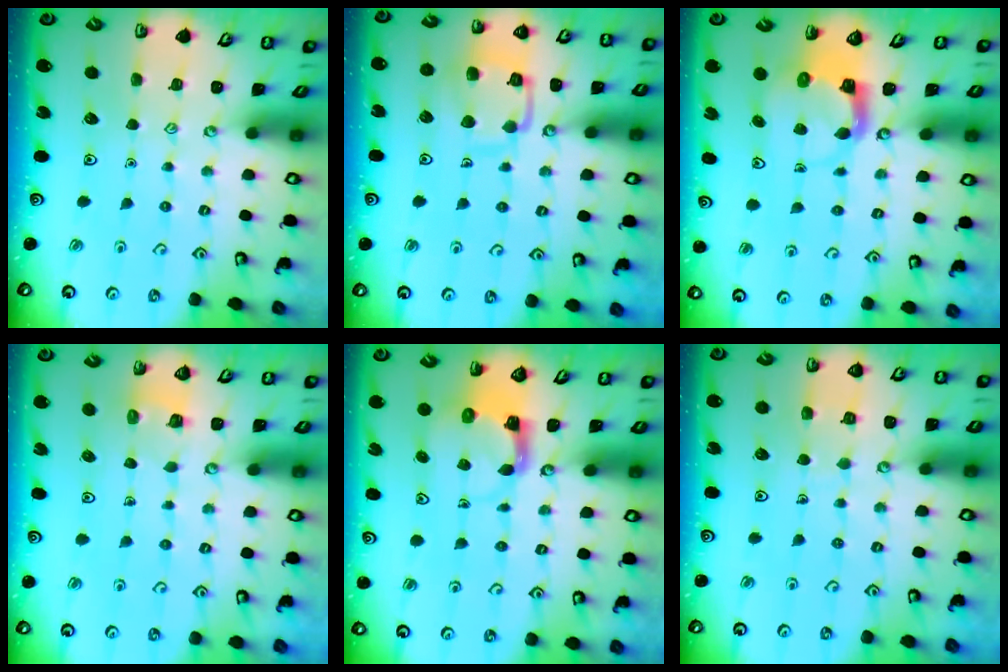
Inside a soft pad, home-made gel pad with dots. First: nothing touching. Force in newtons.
{"total": 12.0, "press": 12.0, "slide": 1.2}
{"total": 3.6, "press": 3.6, "slide": 0.6}
{"total": 3.7, "press": 3.7, "slide": 0.2}
{"total": 3.6, "press": 3.5, "slide": 0.6}
{"total": 5.6, "press": 5.6, "slide": 0.2}